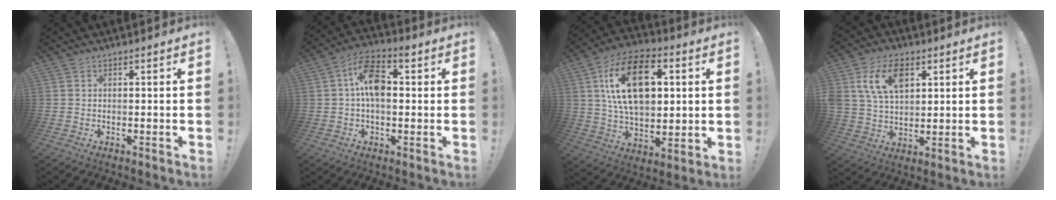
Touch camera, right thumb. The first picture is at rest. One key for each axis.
{"total": 11.4, "fx": 1.4, "fy": 7.0, "fz": 8.9, "tx": -0.148, "ty": 0.015, "tz": 0.027}
{"total": 22.4, "fx": 5.7, "fy": 13.7, "fz": 16.8, "tx": -0.281, "ty": -0.004, "tz": 0.094}
{"total": 13.4, "fx": 5.5, "fy": 8.8, "fz": 8.4, "tx": -0.145, "ty": -0.007, "tz": 0.104}